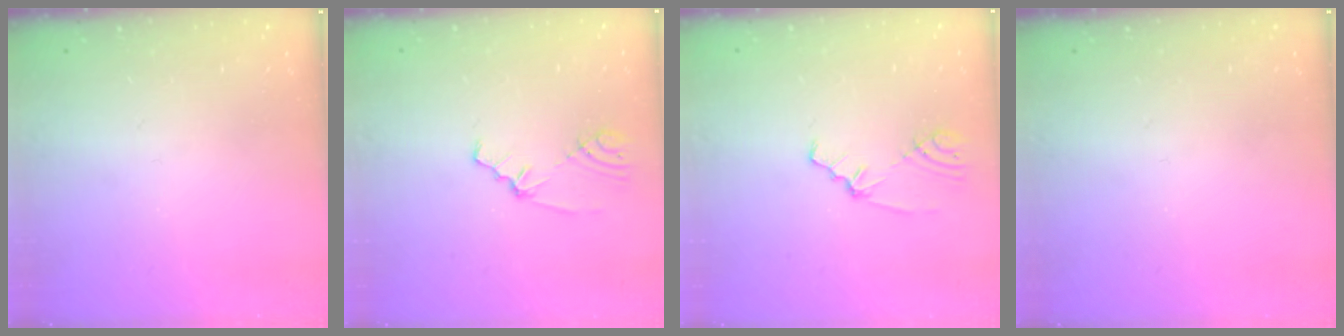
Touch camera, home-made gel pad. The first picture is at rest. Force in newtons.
{"total": 1.8, "press": 1.7, "slide": 0.3}
{"total": 1.8, "press": 1.7, "slide": 0.3}
{"total": 0.0}